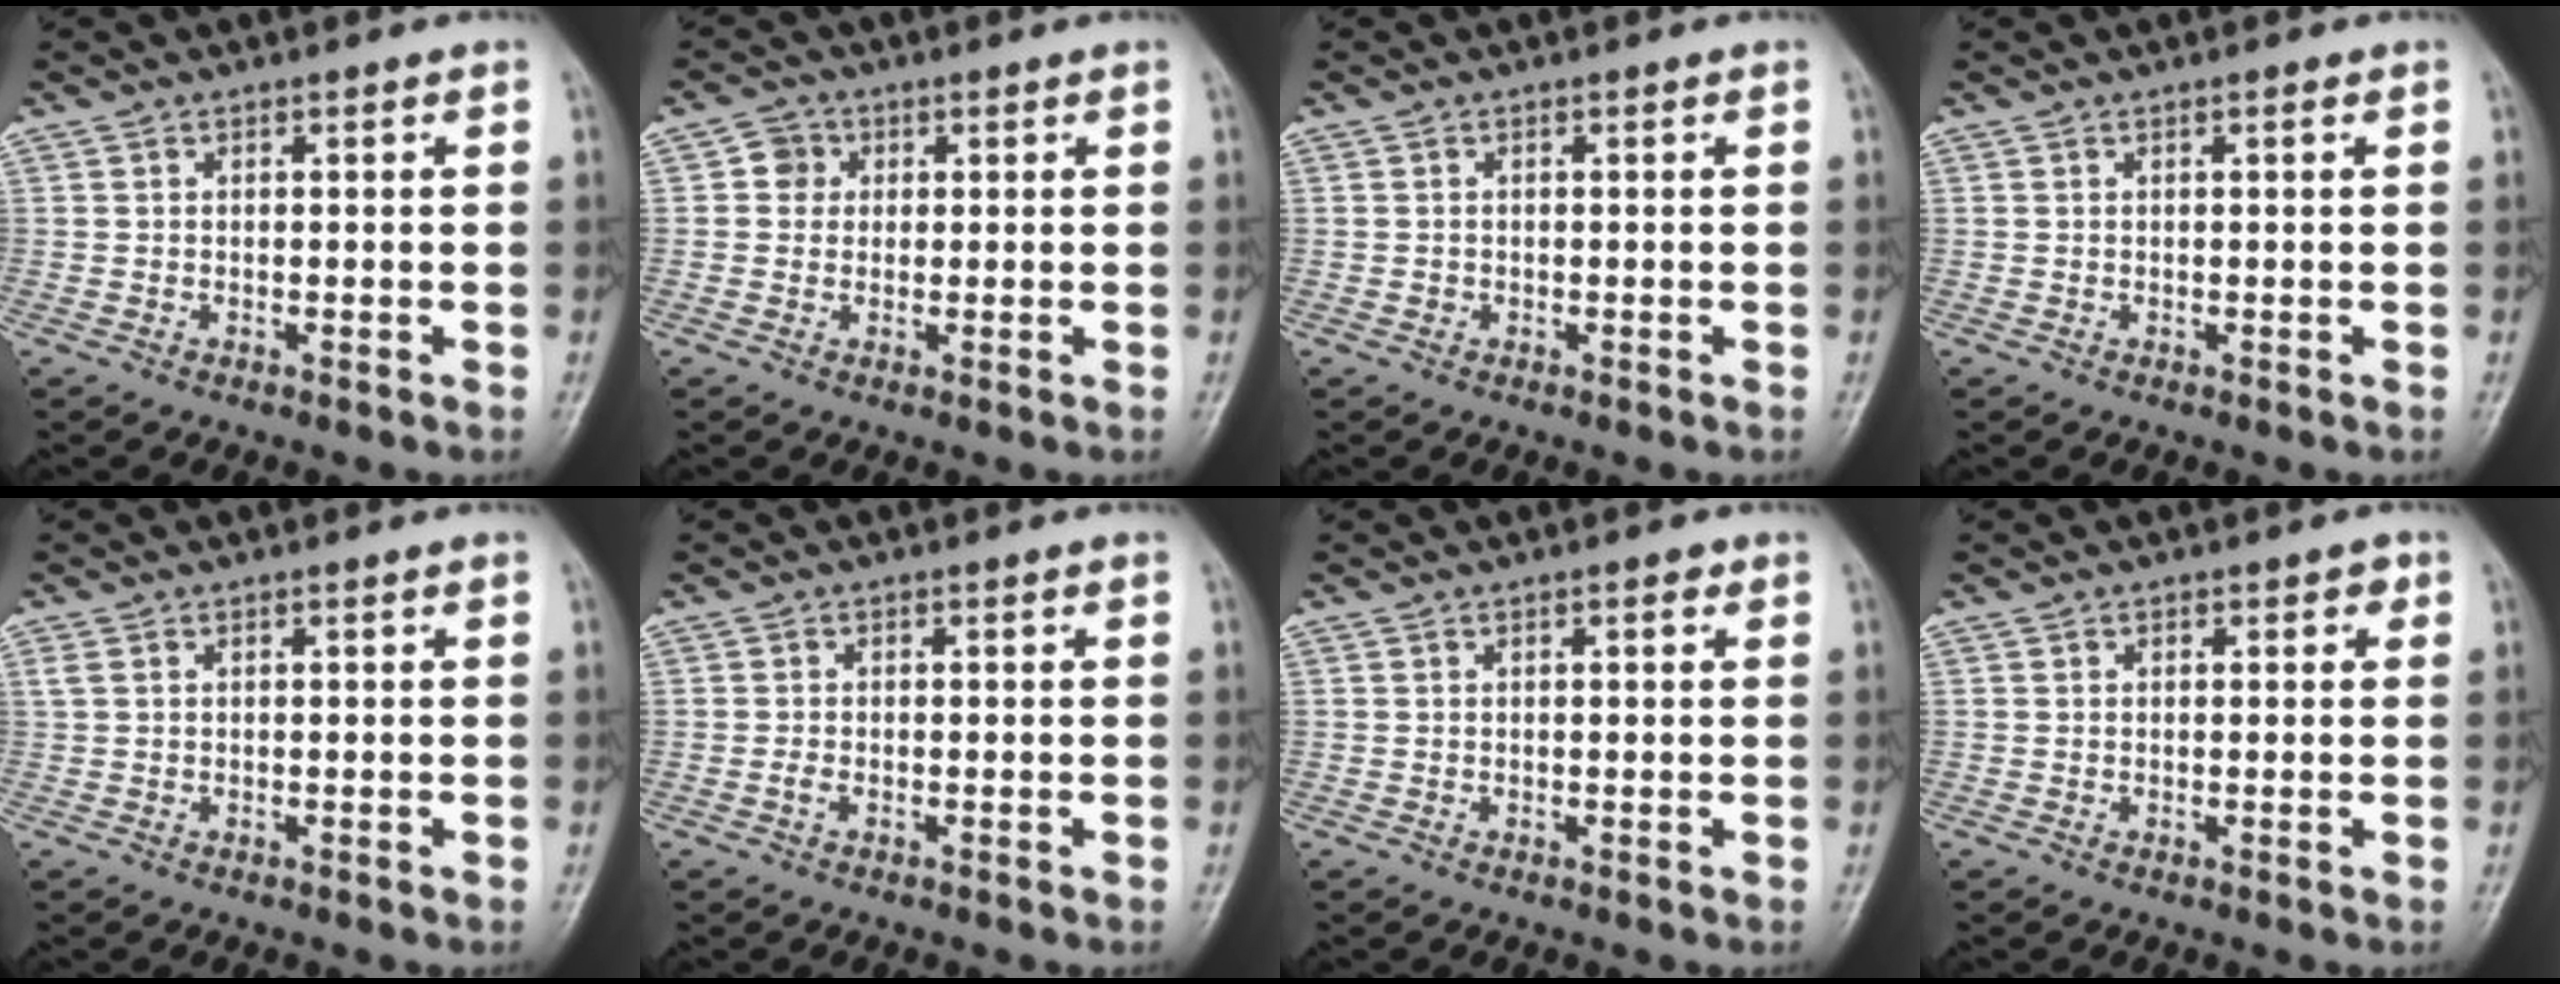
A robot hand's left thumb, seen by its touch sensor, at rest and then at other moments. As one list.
[{"total": 3.2, "force": [0.6, 3.0, 0.9], "torque": [0.007, 0.004, 0.002]}, {"total": 0.6, "force": [-0.2, 0.6, 0.1], "torque": [0.001, 0.002, -0.004]}, {"total": 0.6, "force": [0.2, 0.1, 0.5], "torque": [-0.009, 0.000, 0.003]}, {"total": 1.1, "force": [0.4, 0.7, 0.7], "torque": [-0.018, 0.007, 0.011]}, {"total": 1.0, "force": [-0.3, 0.6, 0.8], "torque": [-0.016, -0.002, -0.008]}, {"total": 1.3, "force": [0.6, 0.6, 1.0], "torque": [-0.011, 0.001, 0.005]}, {"total": 1.8, "force": [0.8, 1.2, 1.1], "torque": [0.002, 0.001, 0.006]}]